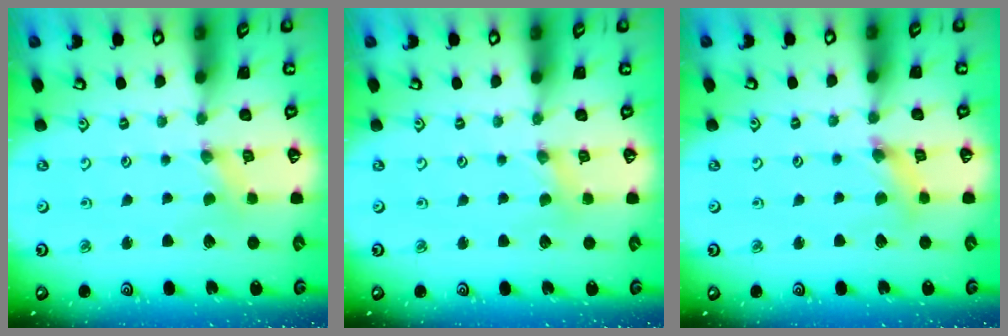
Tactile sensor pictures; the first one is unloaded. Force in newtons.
{"total": 2.3, "press": 2.3, "slide": 0.3}
{"total": 4.2, "press": 4.2, "slide": 0.4}